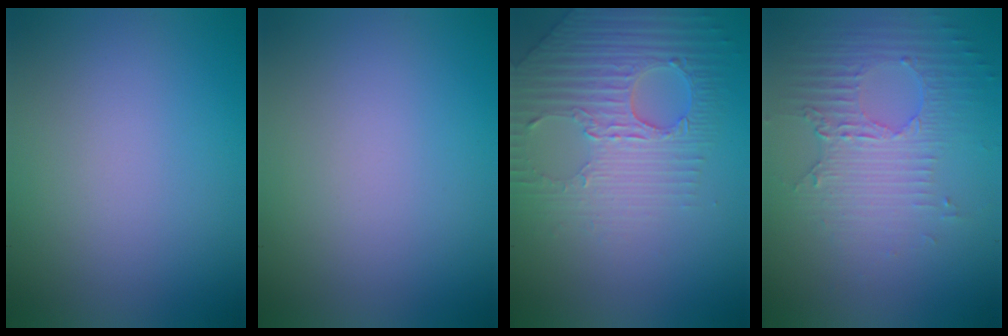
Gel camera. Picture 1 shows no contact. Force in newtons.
{"total": 0.0}
{"total": 4.5, "press": 4.3, "slide": 1.3}
{"total": 5.2, "press": 3.3, "slide": 4.0}